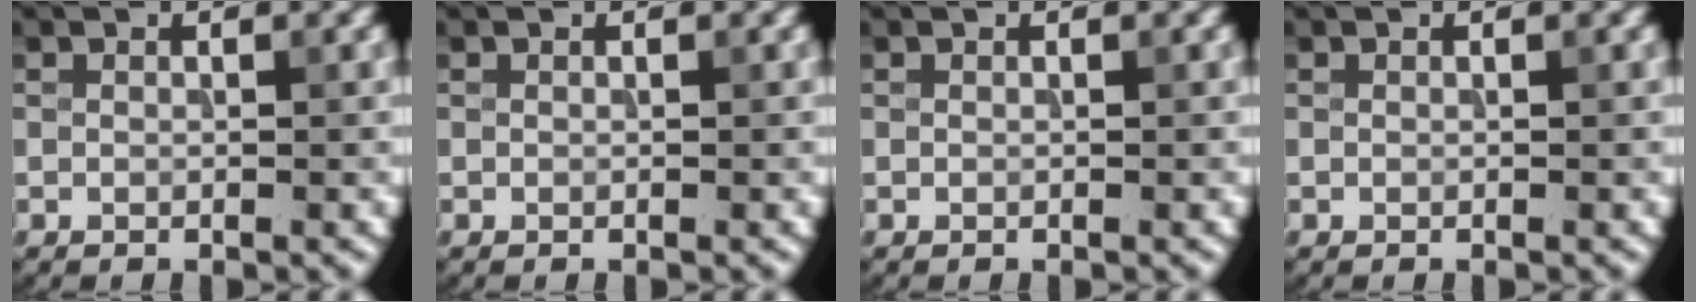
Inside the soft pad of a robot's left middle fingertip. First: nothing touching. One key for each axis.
{"total": 0.0}
{"total": 0.0}
{"total": 0.0}